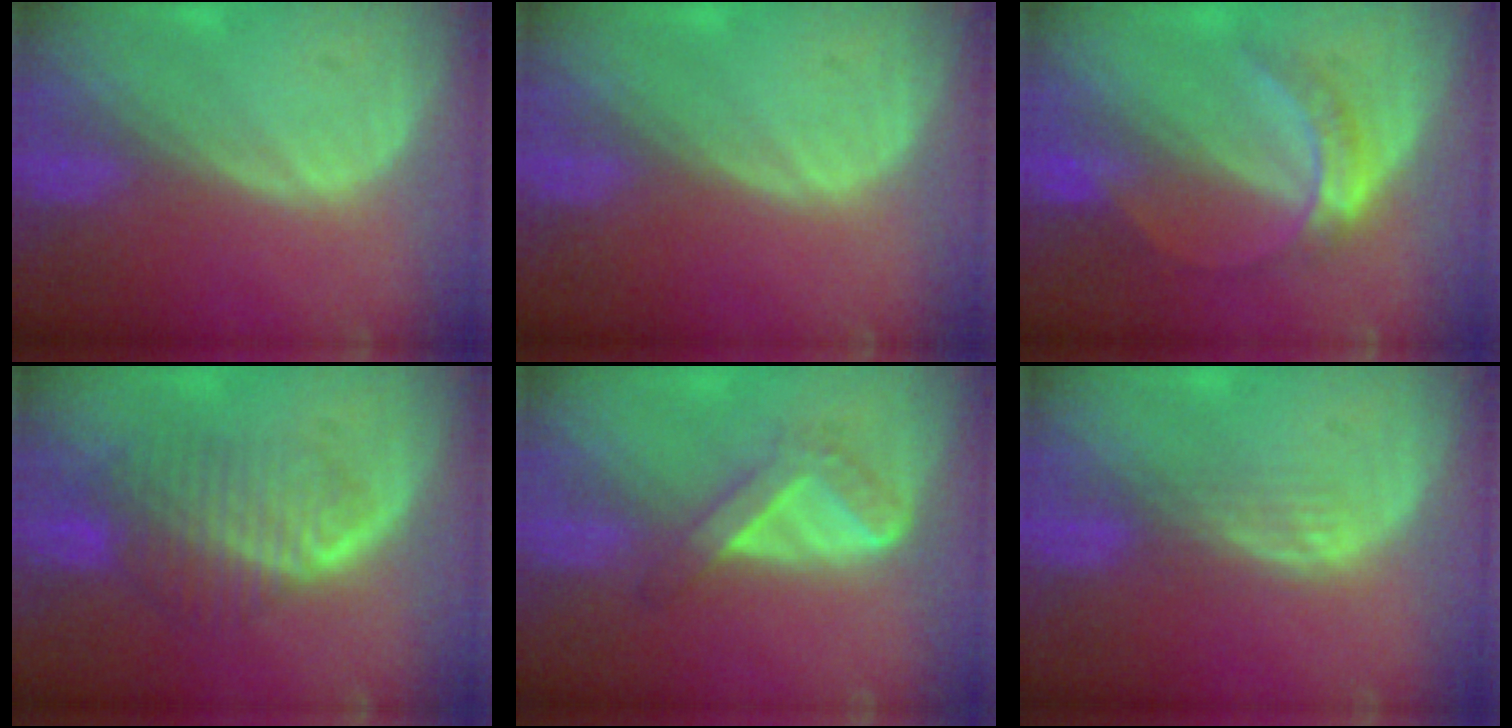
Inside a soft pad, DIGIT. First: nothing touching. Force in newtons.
{"total": 0.0}
{"total": 5.0, "press": 4.9, "slide": 1.1}
{"total": 7.6, "press": 6.9, "slide": 3.2}
{"total": 4.5, "press": 4.2, "slide": 1.6}
{"total": 2.4, "press": 2.3, "slide": 0.4}